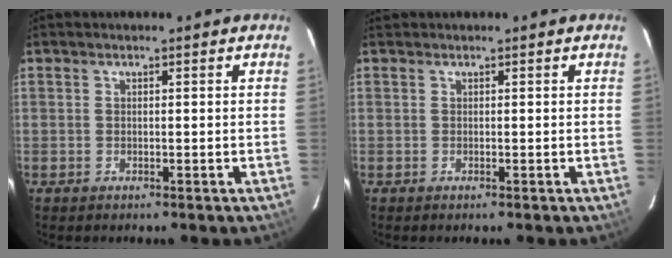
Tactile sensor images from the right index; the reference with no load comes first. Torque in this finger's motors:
{"motor_torque": [-0.05, -0.03, -0.06, -0.01]}